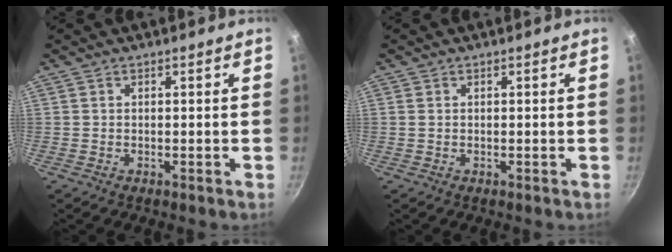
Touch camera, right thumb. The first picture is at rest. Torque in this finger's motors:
{"motor_torque": [0.02, -0.56, -0.43, 0.10, -0.02]}